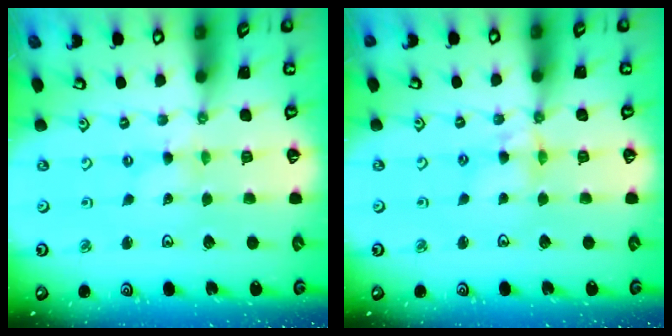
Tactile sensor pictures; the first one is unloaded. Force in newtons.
{"total": 5.2, "press": 5.2, "slide": 0.4}